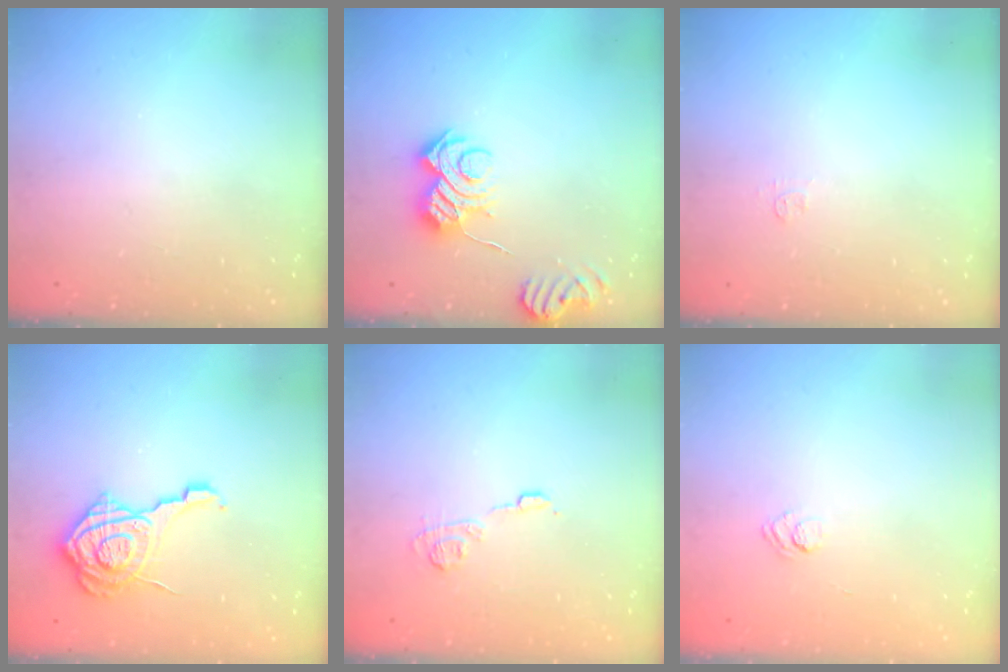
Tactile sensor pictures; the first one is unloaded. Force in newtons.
{"total": 8.5, "press": 8.5, "slide": 0.7}
{"total": 3.1, "press": 3.0, "slide": 0.4}
{"total": 14.0, "press": 14.0, "slide": 1.0}
{"total": 7.7, "press": 7.6, "slide": 1.2}
{"total": 3.3, "press": 3.1, "slide": 1.1}